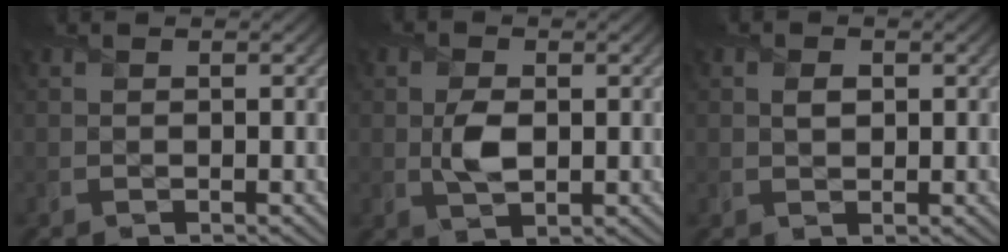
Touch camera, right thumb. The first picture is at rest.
{"total": 3.5, "force": [0.0, 2.0, 2.9], "torque": [-0.070, -0.002, -0.001]}
{"total": 1.4, "force": [0.4, 0.8, 1.0], "torque": [-0.024, 0.001, 0.004]}